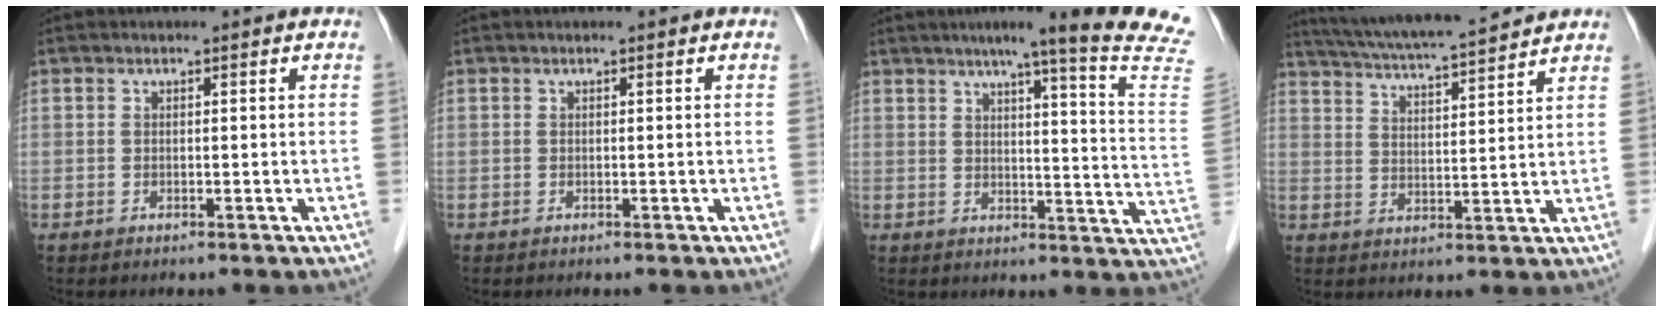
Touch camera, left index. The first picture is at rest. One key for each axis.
{"total": 0.0}
{"total": 18.8, "fx": 15.2, "fy": -1.7, "fz": 11.0, "tx": -0.150, "ty": -0.058, "tz": 0.172}
{"total": 14.6, "fx": 13.2, "fy": 0.9, "fz": 6.2, "tx": -0.116, "ty": 0.024, "tz": 0.208}